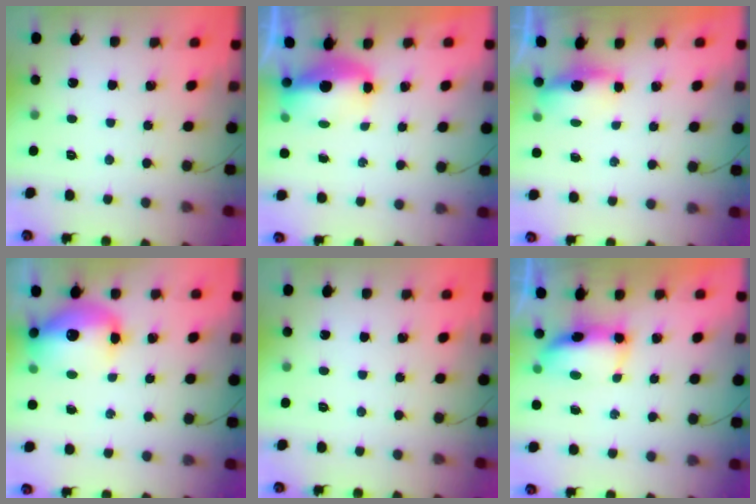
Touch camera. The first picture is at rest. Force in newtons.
{"total": 9.0, "press": 7.7, "slide": 4.7}
{"total": 6.2, "press": 4.3, "slide": 4.6}
{"total": 13.6, "press": 13.3, "slide": 3.0}
{"total": 0.0}
{"total": 14.5, "press": 9.4, "slide": 11.1}